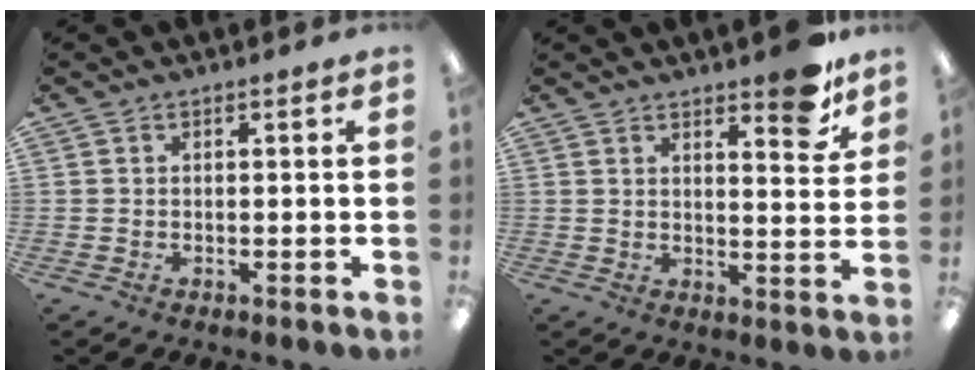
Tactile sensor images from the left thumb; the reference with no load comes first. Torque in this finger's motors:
{"motor_torque": [1.24, 0.47, 0.74, -0.77, 0.07]}